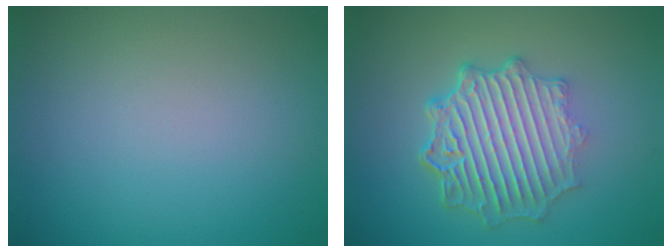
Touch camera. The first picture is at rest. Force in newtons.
{"total": 6.9, "press": 5.2, "slide": 4.6}